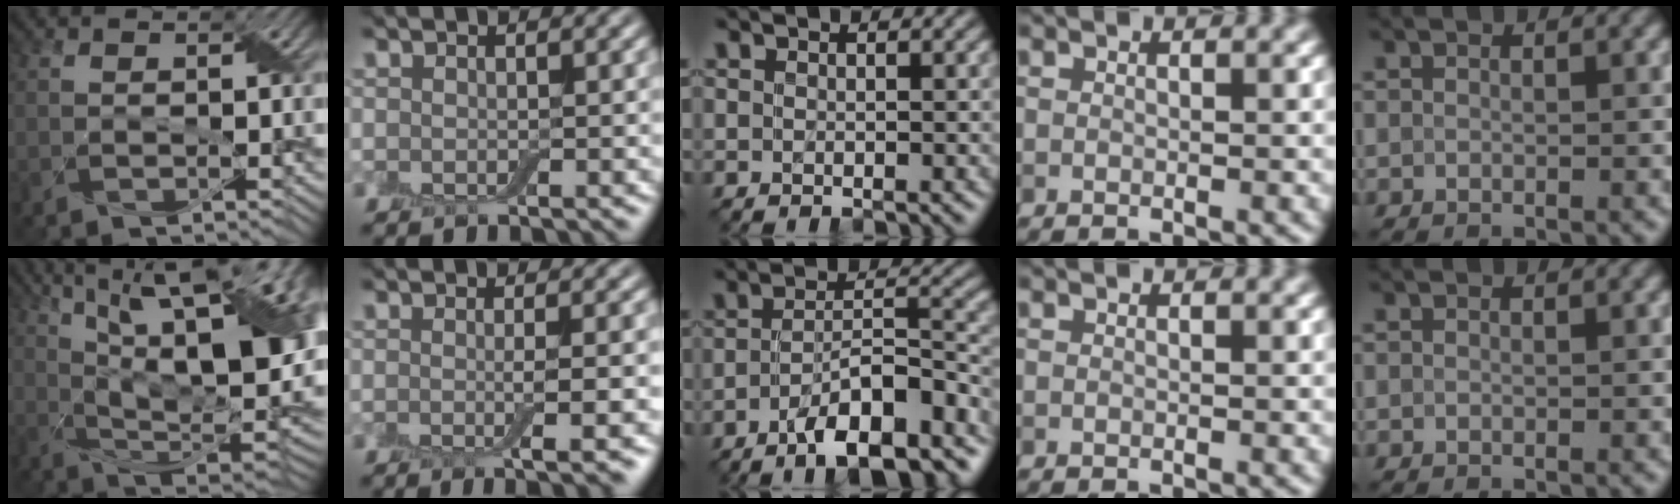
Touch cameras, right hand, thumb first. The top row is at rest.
{"thumb": {"total": 20.9, "force": [7.2, 8.4, 17.7], "torque": [-0.257, 0.049, 0.119]}, "index": {"total": 4.1, "force": [-0.4, 1.0, 3.9], "torque": [-0.050, -0.004, -0.007]}, "middle": {"total": 11.1, "force": [-7.0, 3.6, 7.8], "torque": [-0.118, 0.005, -0.105]}}